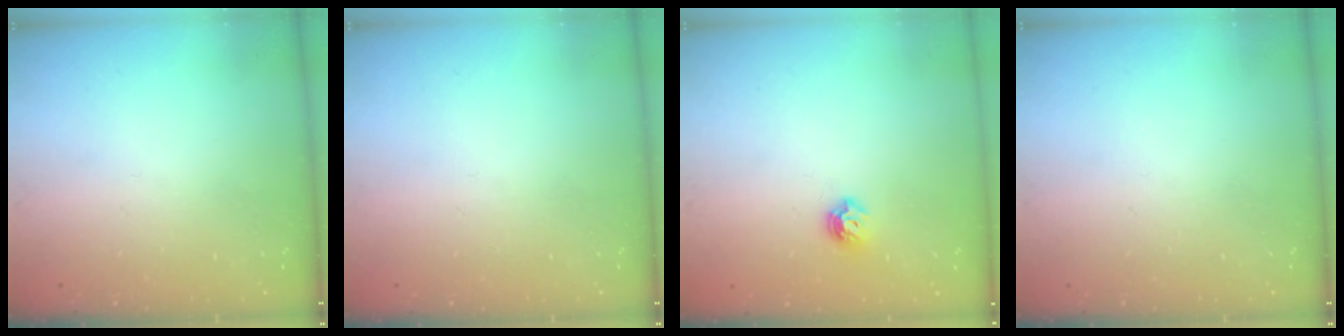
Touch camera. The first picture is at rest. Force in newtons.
{"total": 0.0}
{"total": 6.6, "press": 6.6, "slide": 1.0}
{"total": 0.0}